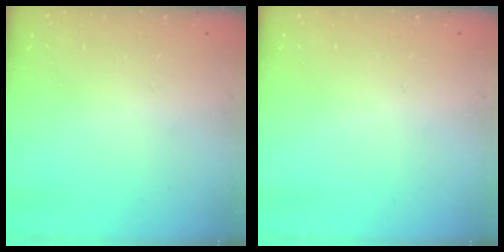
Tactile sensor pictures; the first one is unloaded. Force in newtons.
{"total": 0.0}